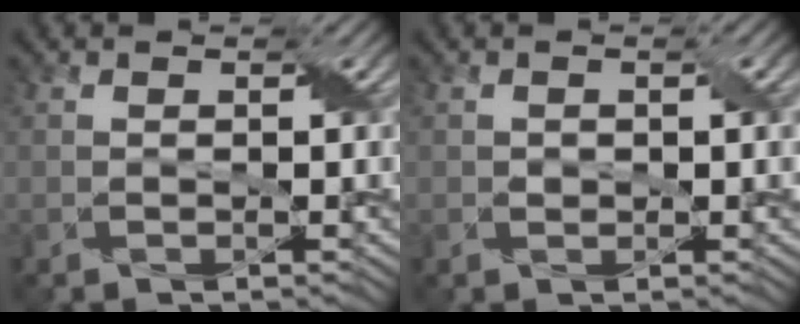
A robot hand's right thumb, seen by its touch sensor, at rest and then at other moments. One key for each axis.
{"total": 0.8, "fx": -0.1, "fy": 0.6, "fz": 0.4, "tx": -0.010, "ty": -0.002, "tz": 0.003}